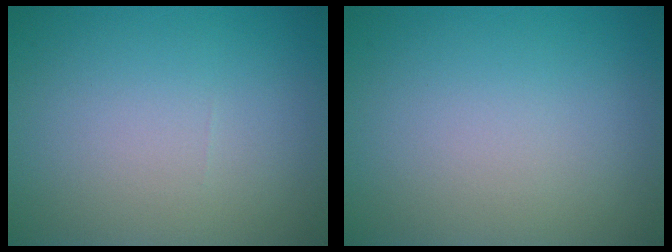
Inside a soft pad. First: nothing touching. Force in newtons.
{"total": 0.0}